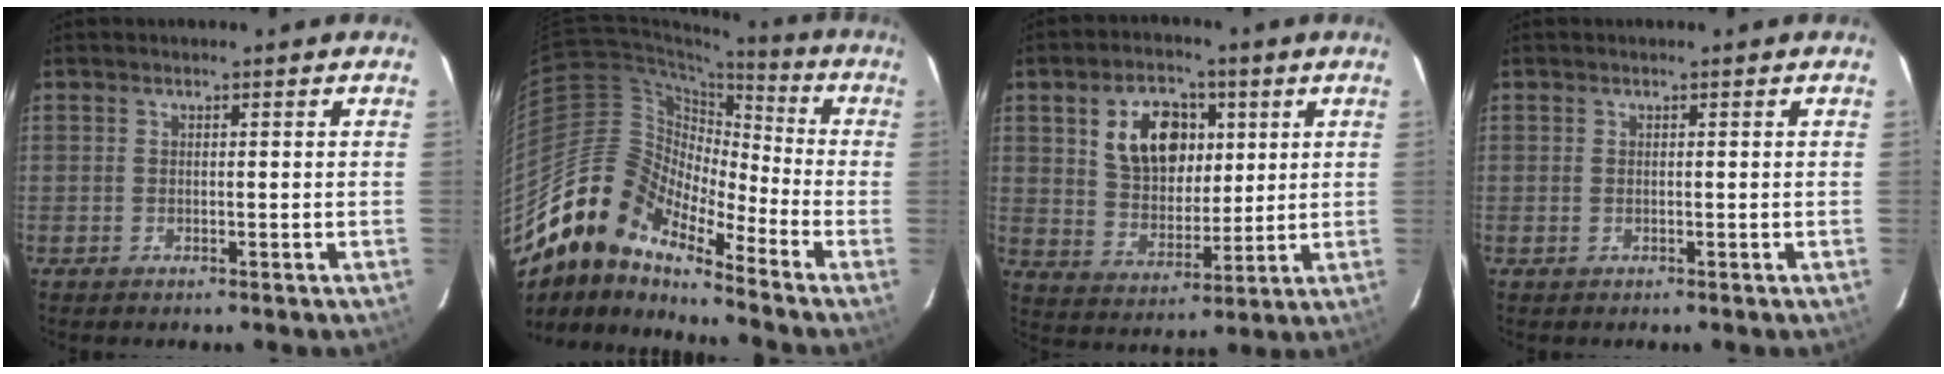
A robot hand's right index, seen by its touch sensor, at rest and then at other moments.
{"total": 16.6, "force": [-13.6, 5.6, 7.8], "torque": [-0.125, 0.000, -0.279]}
{"total": 12.6, "force": [4.2, 8.3, 8.5], "torque": [-0.157, 0.021, 0.086]}
{"total": 0.0}